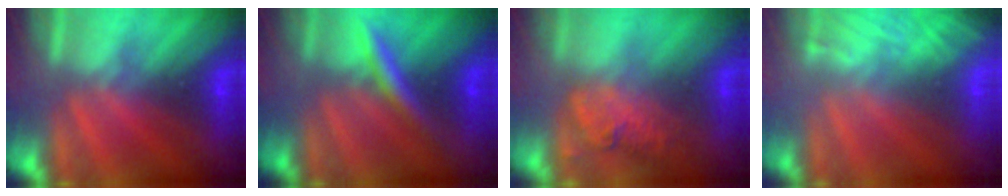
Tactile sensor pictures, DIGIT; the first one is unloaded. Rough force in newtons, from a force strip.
{"total": 2.4}
{"total": 2.4}
{"total": 8.0}